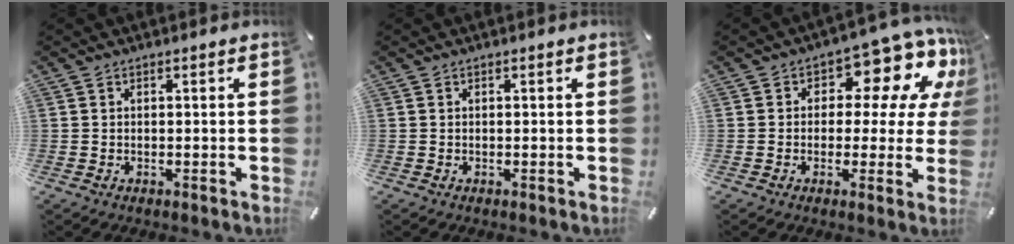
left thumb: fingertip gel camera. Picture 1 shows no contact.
{"total": 0.0}
{"total": 12.0, "force": [6.3, 6.8, 7.5], "torque": [-0.101, -0.048, 0.108]}